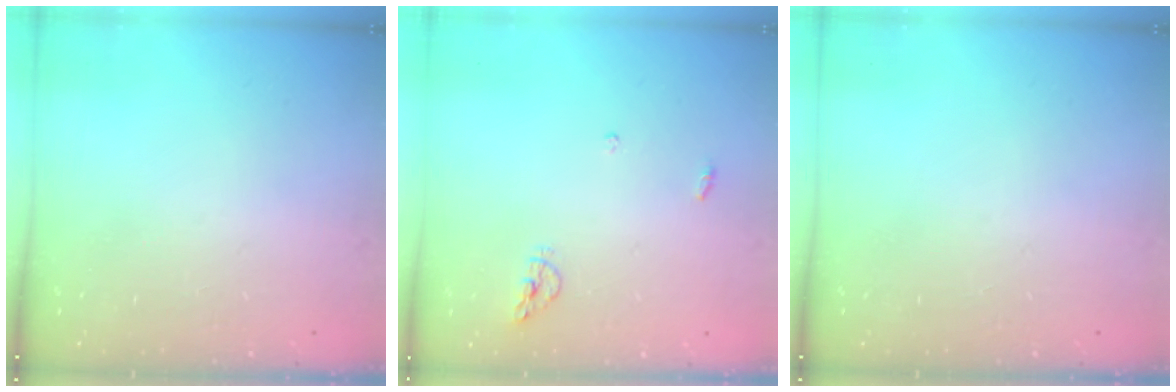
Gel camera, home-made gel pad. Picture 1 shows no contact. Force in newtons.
{"total": 5.4, "press": 5.4, "slide": 0.5}
{"total": 0.0}